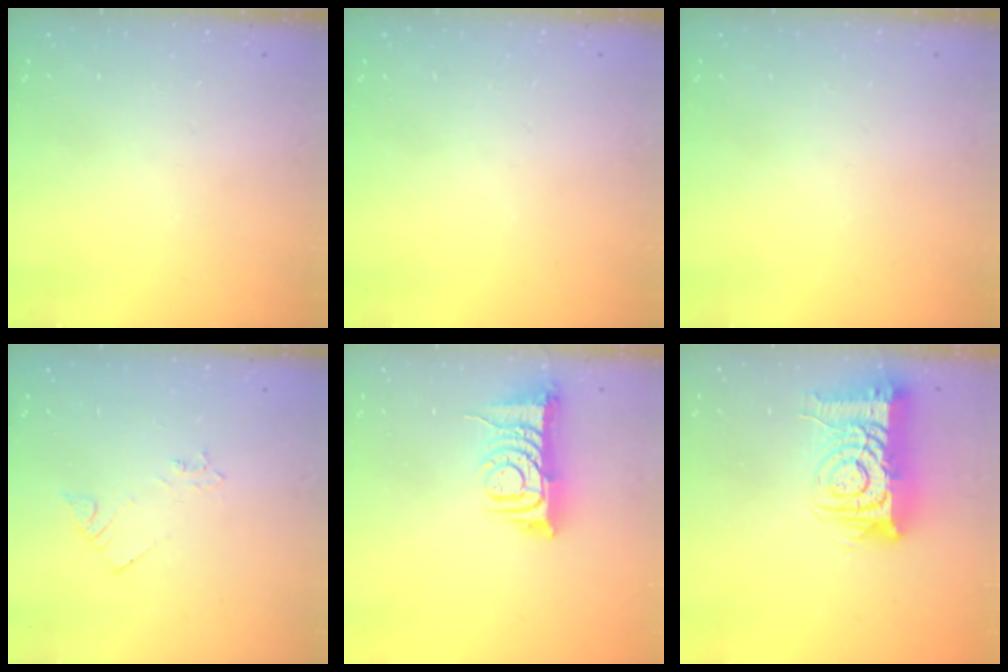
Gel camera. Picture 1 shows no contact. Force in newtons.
{"total": 0.0}
{"total": 0.0}
{"total": 2.1, "press": 2.1, "slide": 0.3}
{"total": 9.0, "press": 8.9, "slide": 1.0}
{"total": 14.6, "press": 14.5, "slide": 1.7}